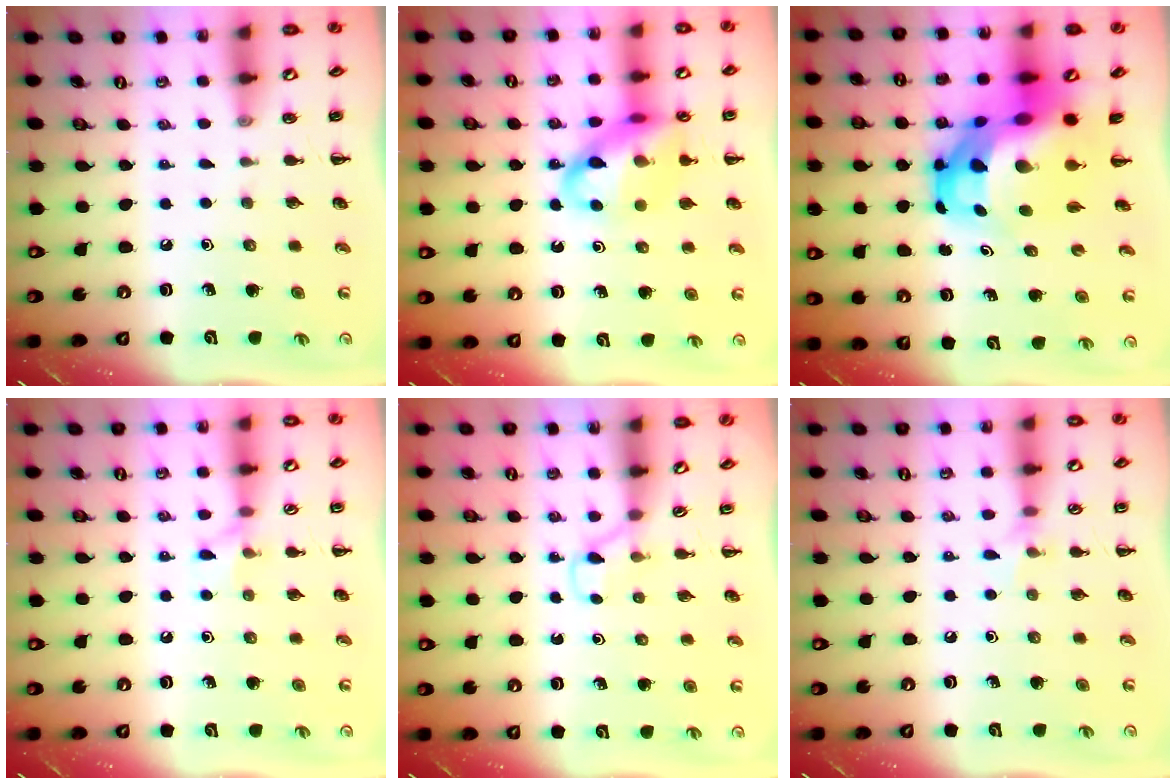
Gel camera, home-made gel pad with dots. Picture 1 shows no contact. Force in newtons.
{"total": 15.6, "press": 15.3, "slide": 3.1}
{"total": 16.3, "press": 15.7, "slide": 4.2}
{"total": 5.3, "press": 5.2, "slide": 1.2}
{"total": 3.2, "press": 3.0, "slide": 1.2}
{"total": 5.6, "press": 5.3, "slide": 1.6}